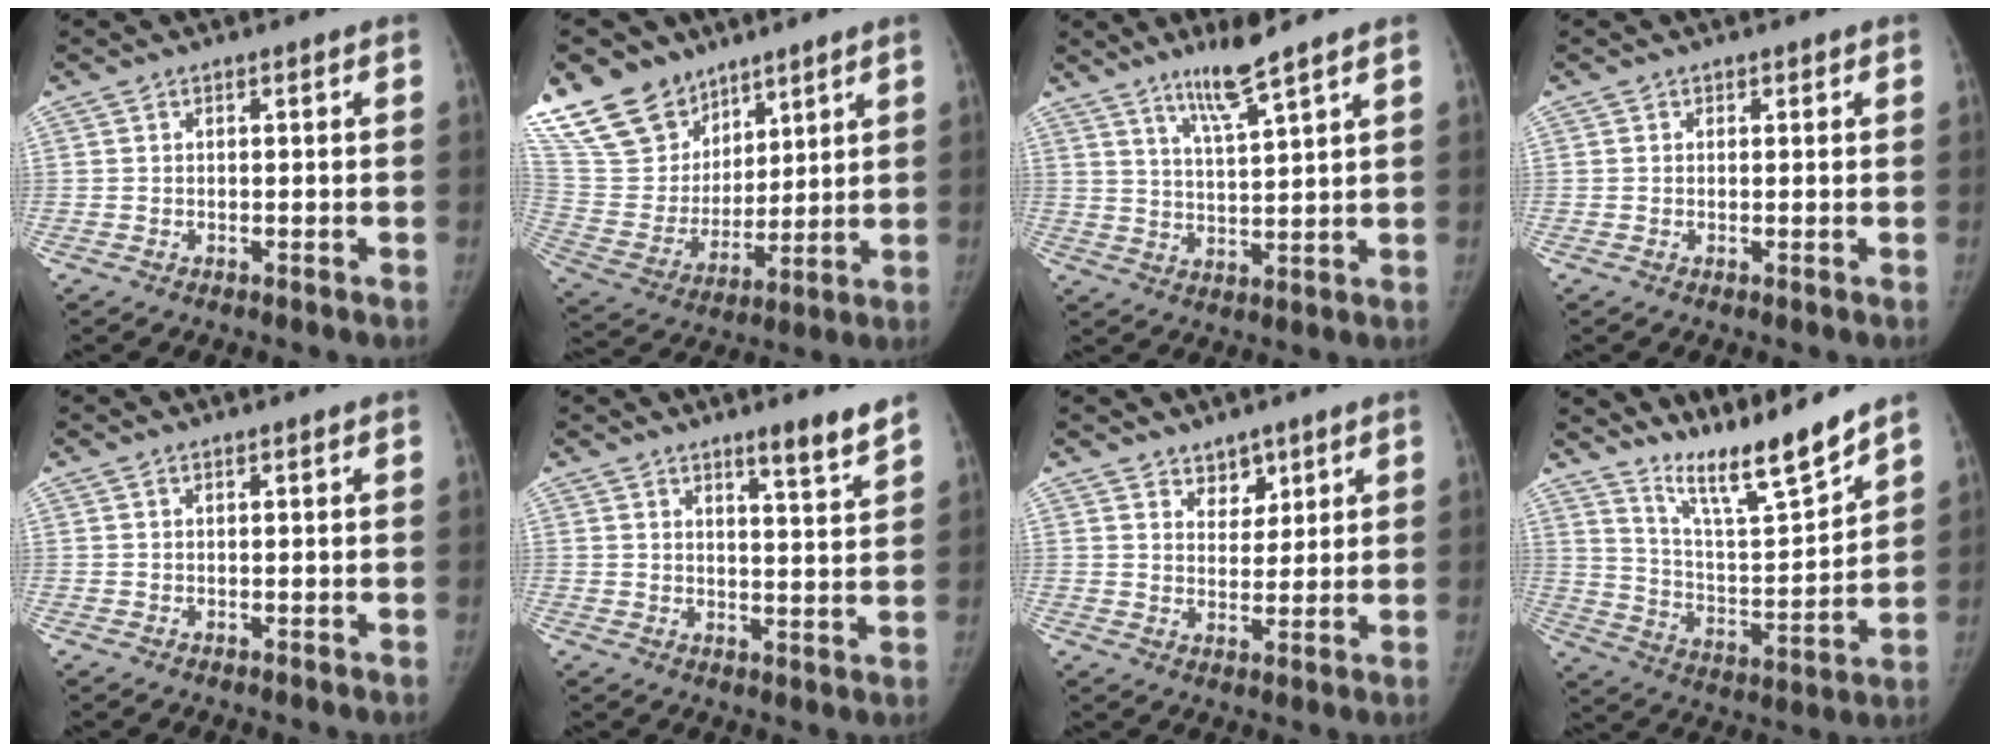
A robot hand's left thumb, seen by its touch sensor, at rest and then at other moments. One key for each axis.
{"total": 20.1, "fx": 14.1, "fy": 12.9, "fz": 6.2, "tx": -0.103, "ty": -0.053, "tz": 0.281}
{"total": 7.1, "fx": 5.3, "fy": 0.0, "fz": 4.7, "tx": -0.089, "ty": -0.042, "tz": 0.103}
{"total": 0.7, "fx": 0.3, "fy": 0.6, "fz": 0.0, "tx": 0.008, "ty": 0.000, "tz": 0.001}
{"total": 0.0}
{"total": 5.6, "fx": 4.5, "fy": 0.4, "fz": 3.4, "tx": -0.040, "ty": -0.041, "tz": 0.062}
{"total": 4.4, "fx": 3.2, "fy": 2.9, "fz": 1.2, "tx": 0.011, "ty": -0.024, "tz": 0.054}
{"total": 13.6, "fx": 11.9, "fy": 0.6, "fz": 6.5, "tx": -0.094, "ty": -0.088, "tz": 0.217}